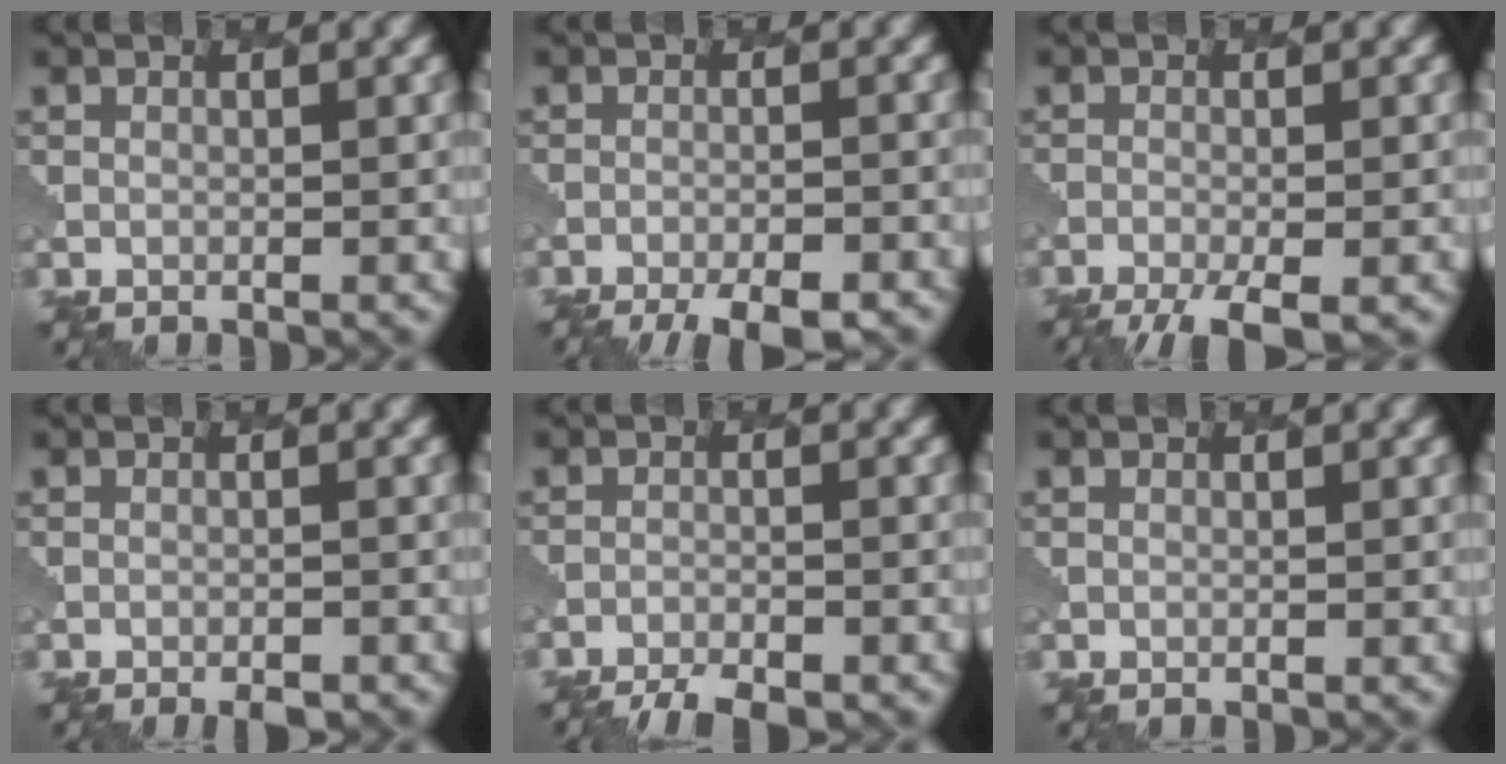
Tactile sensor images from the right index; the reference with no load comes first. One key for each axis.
{"total": 6.8, "fx": -5.8, "fy": 1.7, "fz": 3.1, "tx": -0.042, "ty": -0.005, "tz": -0.080}
{"total": 5.3, "fx": -3.7, "fy": 1.2, "fz": 3.6, "tx": -0.059, "ty": -0.018, "tz": -0.060}
{"total": 1.6, "fx": -1.3, "fy": 0.4, "fz": 0.9, "tx": -0.011, "ty": 0.004, "tz": -0.019}
{"total": 4.6, "fx": -4.3, "fy": 0.8, "fz": 1.4, "tx": -0.032, "ty": -0.014, "tz": -0.069}
{"total": 0.0}